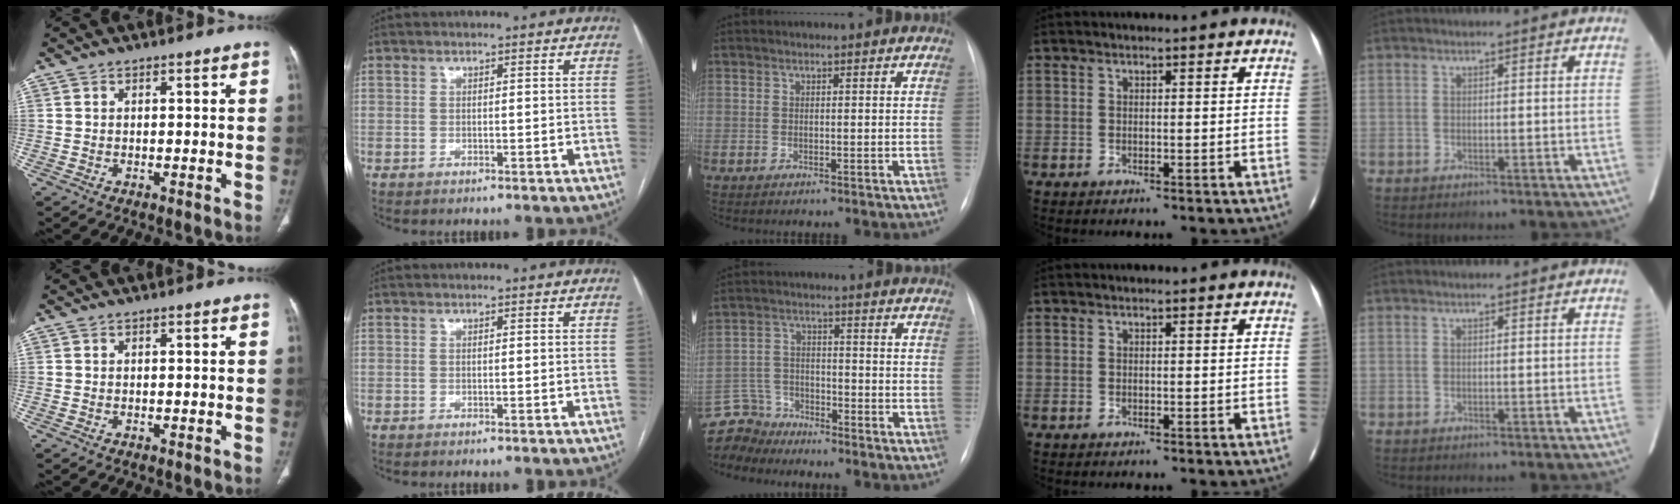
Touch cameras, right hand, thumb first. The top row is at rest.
{"middle": {"total": 8.4, "force": [-8.0, 2.7, -0.5], "torque": [0.001, 0.013, -0.156]}}